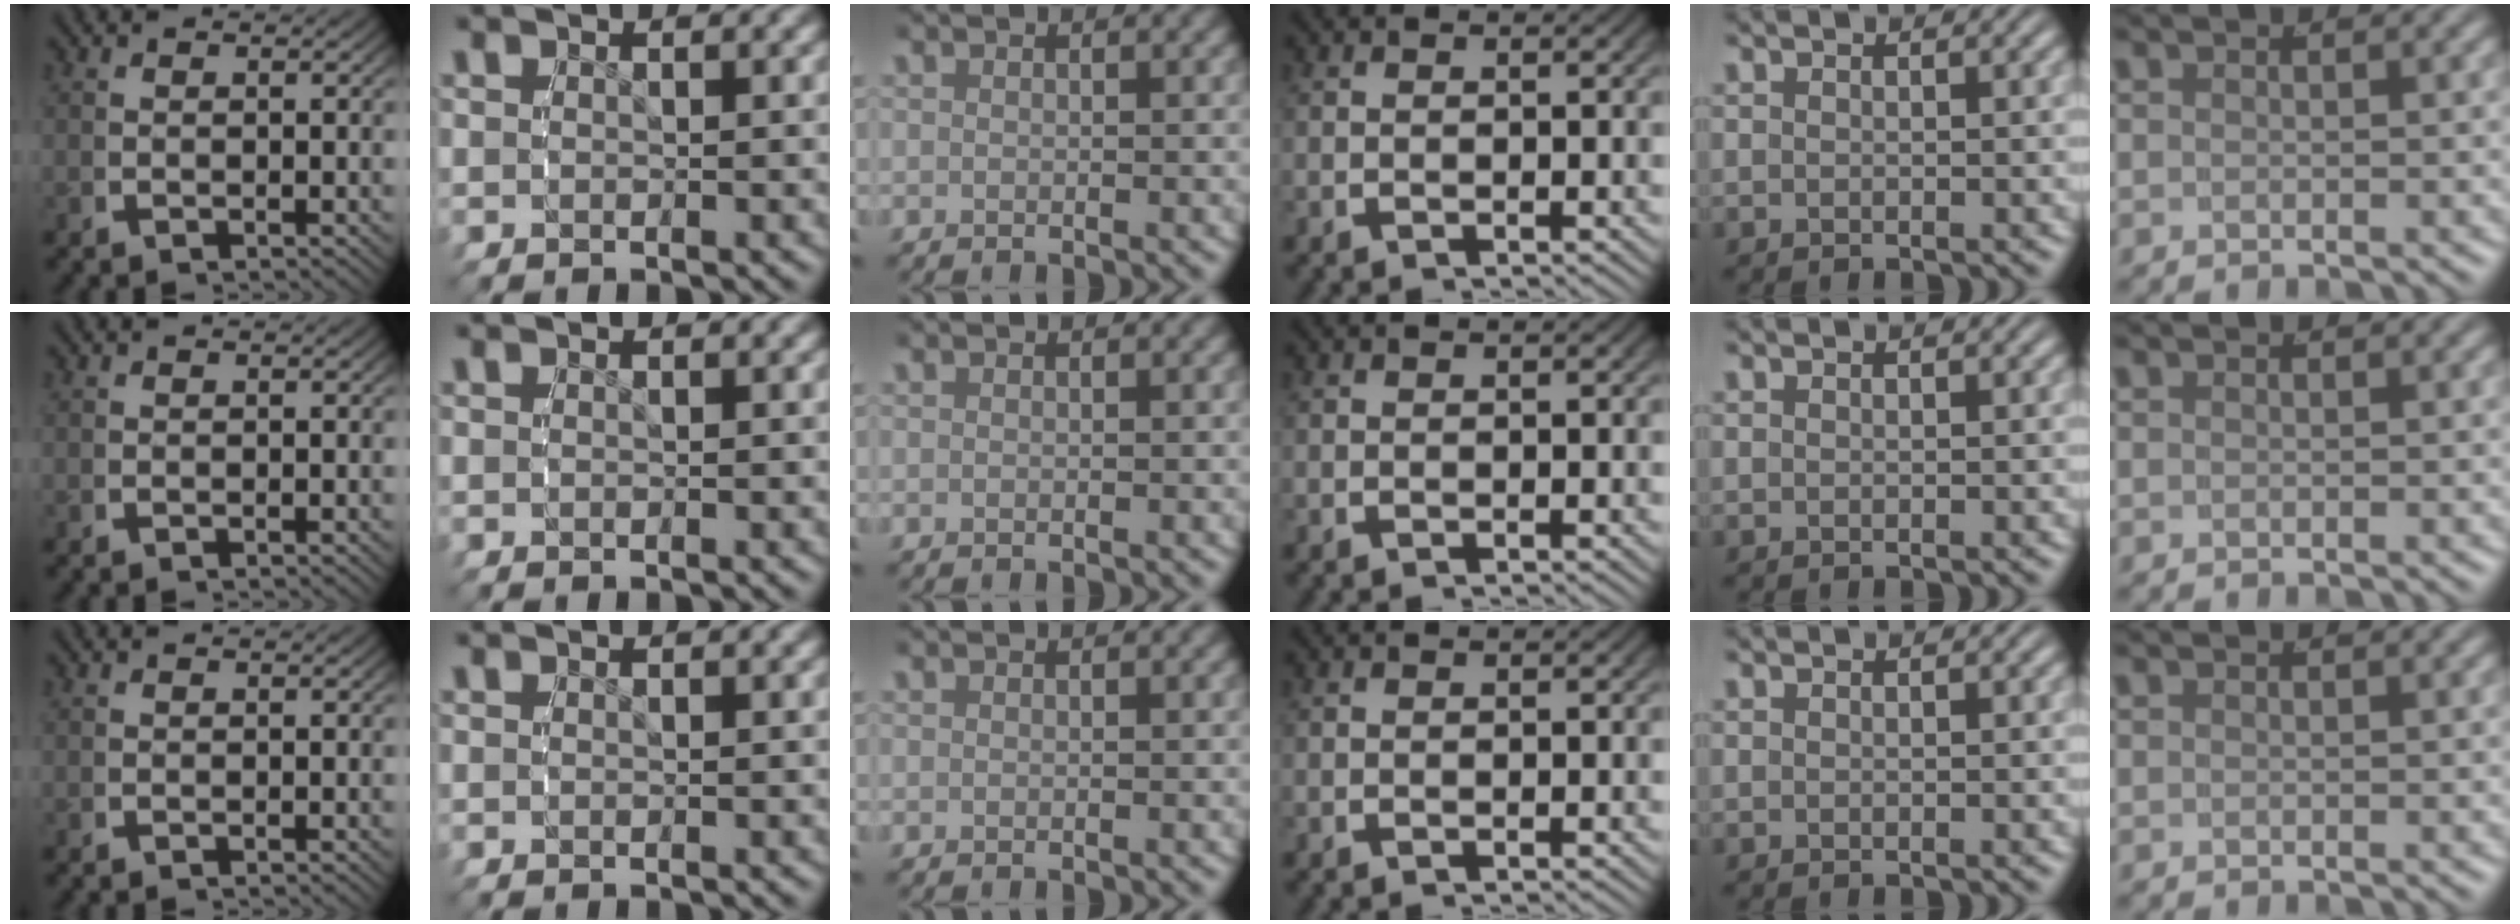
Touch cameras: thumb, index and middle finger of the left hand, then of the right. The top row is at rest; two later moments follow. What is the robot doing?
{"motion": "reach", "object": "backpack"}